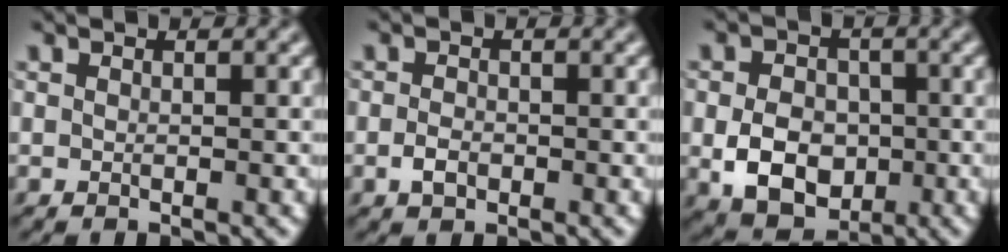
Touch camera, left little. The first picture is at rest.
{"total": 1.6, "force": [-0.7, 1.0, 1.0], "torque": [-0.021, 0.001, -0.017]}
{"total": 6.1, "force": [-1.3, 4.6, 3.8], "torque": [-0.077, -0.009, -0.026]}